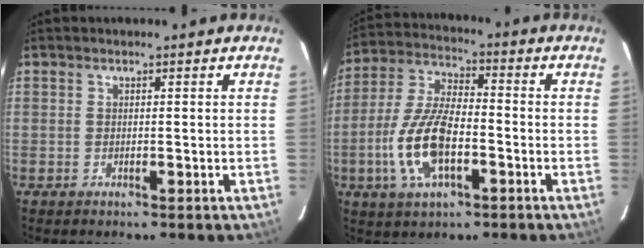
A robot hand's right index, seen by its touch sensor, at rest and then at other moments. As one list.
[{"total": 13.5, "force": [-4.3, 5.8, 11.4], "torque": [-0.246, 0.000, -0.081]}]